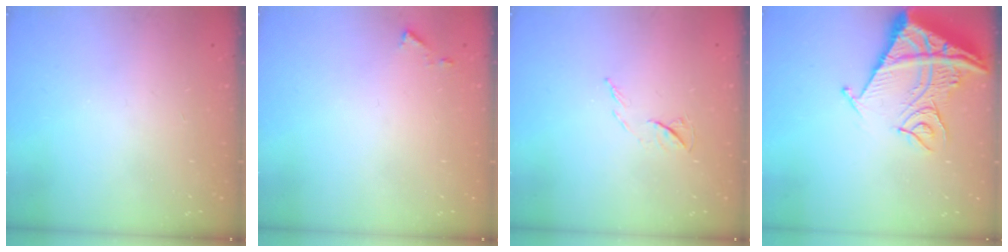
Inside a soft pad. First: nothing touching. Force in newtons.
{"total": 5.3, "press": 5.2, "slide": 0.5}
{"total": 5.7, "press": 5.6, "slide": 1.2}
{"total": 15.9, "press": 15.8, "slide": 1.8}